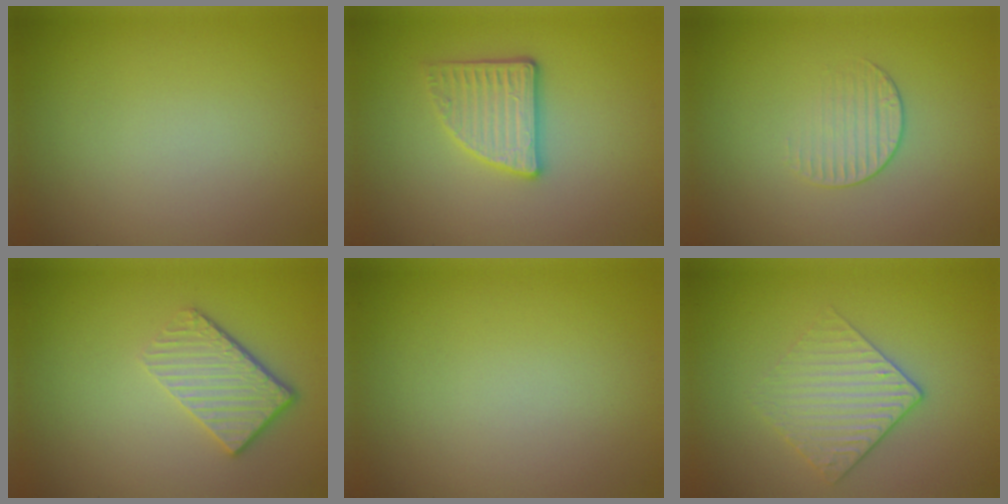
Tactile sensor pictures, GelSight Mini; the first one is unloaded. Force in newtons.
{"total": 3.3, "press": 3.0, "slide": 1.4}
{"total": 1.7, "press": 1.0, "slide": 1.4}
{"total": 4.3, "press": 3.0, "slide": 3.0}
{"total": 0.0}
{"total": 3.0, "press": 2.6, "slide": 1.4}